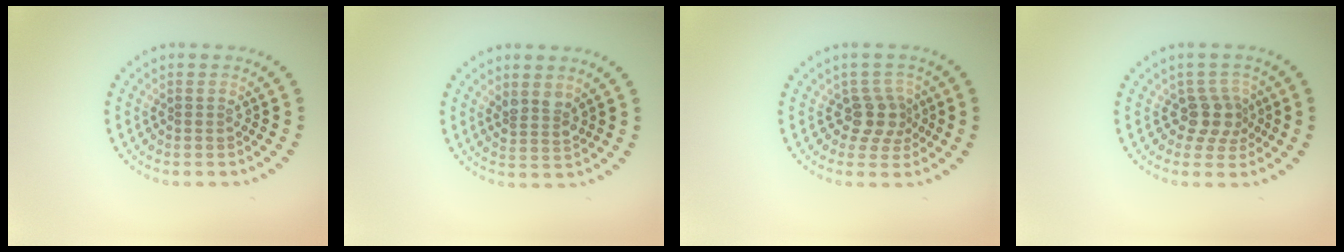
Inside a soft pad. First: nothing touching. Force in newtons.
{"total": 1.8, "press": 1.6, "slide": 0.9}
{"total": 2.6, "press": 2.1, "slide": 1.6}
{"total": 2.6, "press": 2.1, "slide": 1.6}